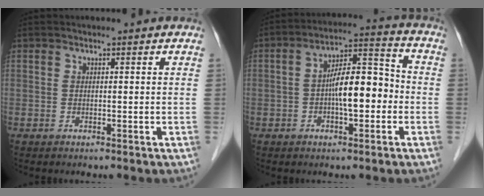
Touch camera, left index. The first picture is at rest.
{"total": 9.5, "force": [-1.8, 3.2, 8.8], "torque": [-0.155, 0.030, -0.030]}